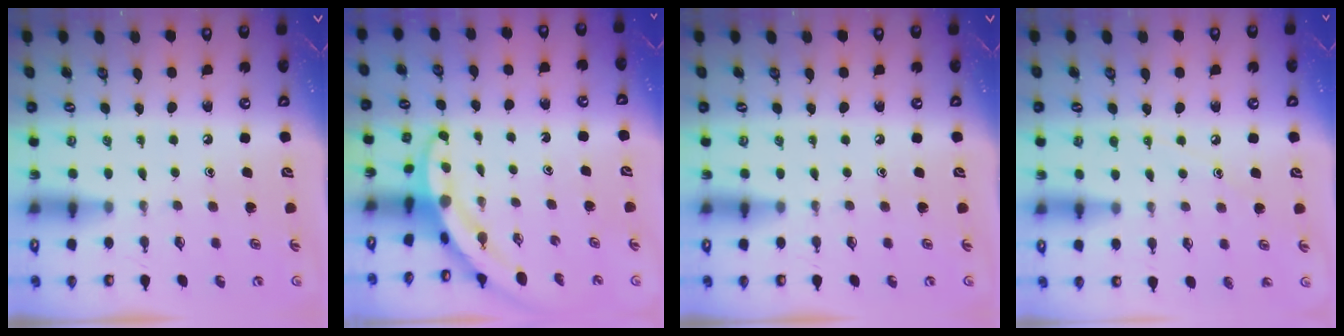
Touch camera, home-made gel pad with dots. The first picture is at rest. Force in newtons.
{"total": 3.4, "press": 3.4, "slide": 0.2}
{"total": 0.0}
{"total": 5.9, "press": 5.9, "slide": 0.5}